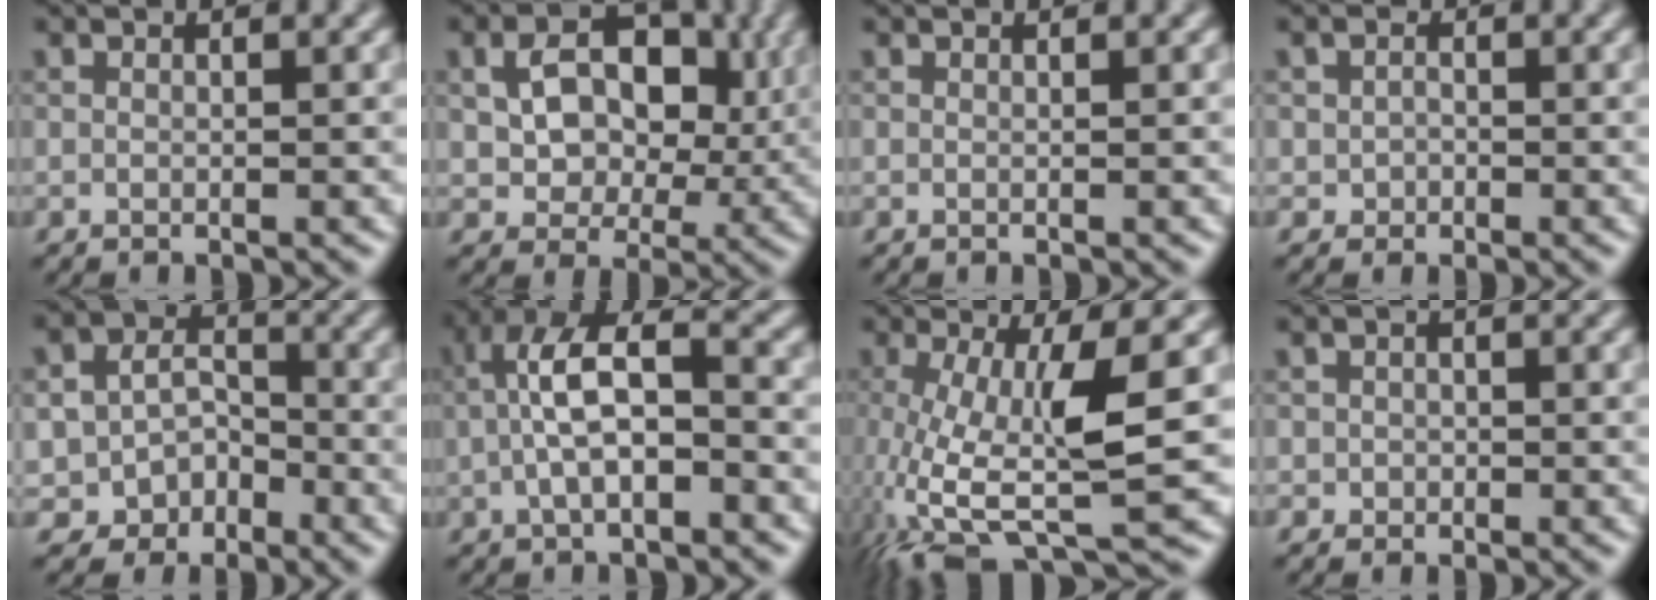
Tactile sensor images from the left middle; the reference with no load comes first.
{"total": 7.7, "force": [1.4, 5.3, 5.4], "torque": [-0.081, 0.001, 0.019]}
{"total": 0.0}
{"total": 1.5, "force": [-0.2, 1.4, 0.3], "torque": [0.006, 0.001, -0.010]}
{"total": 4.1, "force": [-1.8, 3.5, 1.4], "torque": [-0.003, 0.007, -0.037]}
{"total": 6.4, "force": [-1.1, 2.9, 5.6], "torque": [-0.119, 0.020, -0.024]}
{"total": 9.3, "force": [-1.4, 2.4, 8.9], "torque": [-0.179, -0.005, -0.031]}
{"total": 1.0, "force": [-0.2, 1.0, 0.0], "torque": [0.008, -0.001, -0.006]}